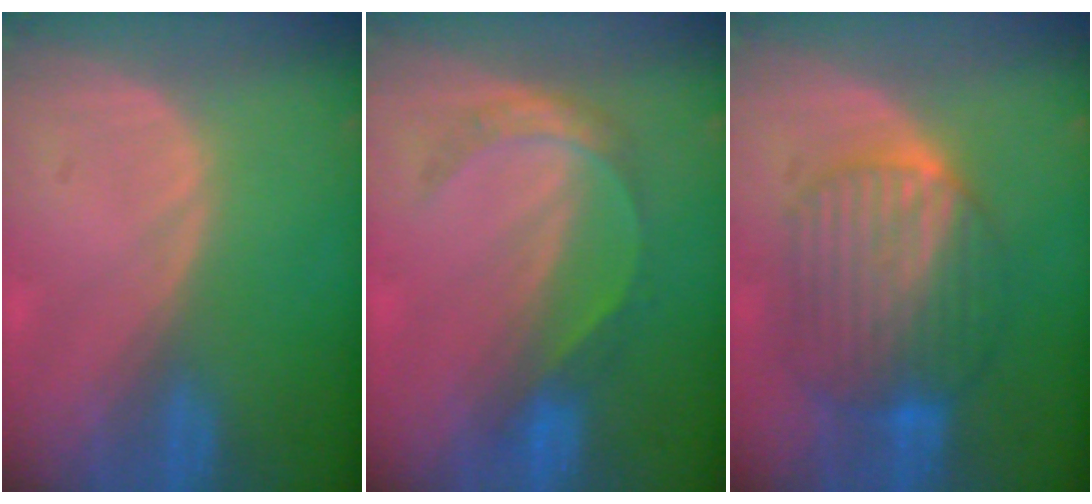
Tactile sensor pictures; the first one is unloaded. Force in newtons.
{"total": 4.4, "press": 4.4, "slide": 0.5}
{"total": 9.5, "press": 9.4, "slide": 0.9}